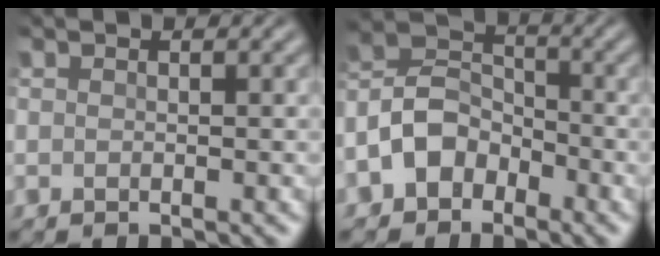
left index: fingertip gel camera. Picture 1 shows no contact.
{"total": 5.1, "force": [-2.8, 3.5, 2.3], "torque": [-0.046, 0.016, -0.067]}